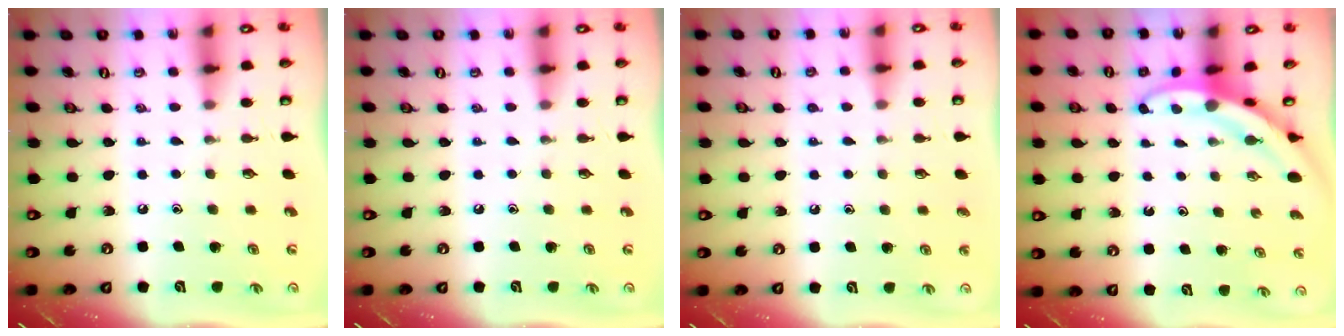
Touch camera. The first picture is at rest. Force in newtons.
{"total": 0.0}
{"total": 3.7, "press": 3.6, "slide": 0.4}
{"total": 3.6, "press": 3.6, "slide": 0.4}